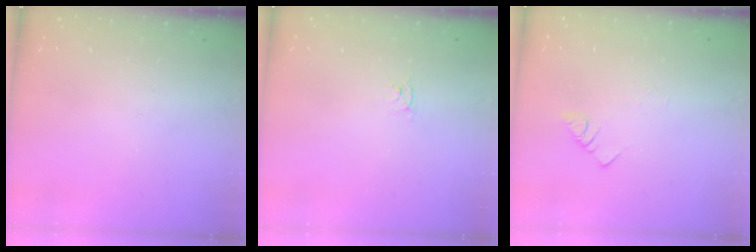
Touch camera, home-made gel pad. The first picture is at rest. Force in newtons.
{"total": 2.8, "press": 2.8, "slide": 0.4}
{"total": 2.5, "press": 2.5, "slide": 0.4}